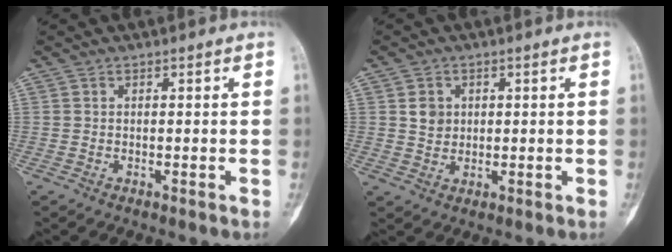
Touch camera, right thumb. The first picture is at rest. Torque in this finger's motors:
{"motor_torque": [0.24, -0.01, 0.08, -0.19, -0.04]}